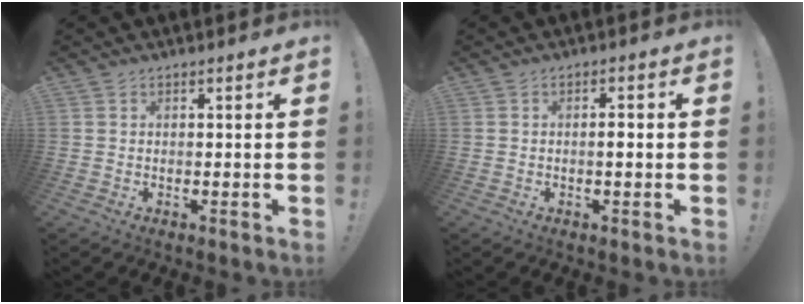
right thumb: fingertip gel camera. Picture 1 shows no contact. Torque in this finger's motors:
{"motor_torque": [-0.24, -0.01, -0.35, 0.00, 0.09]}